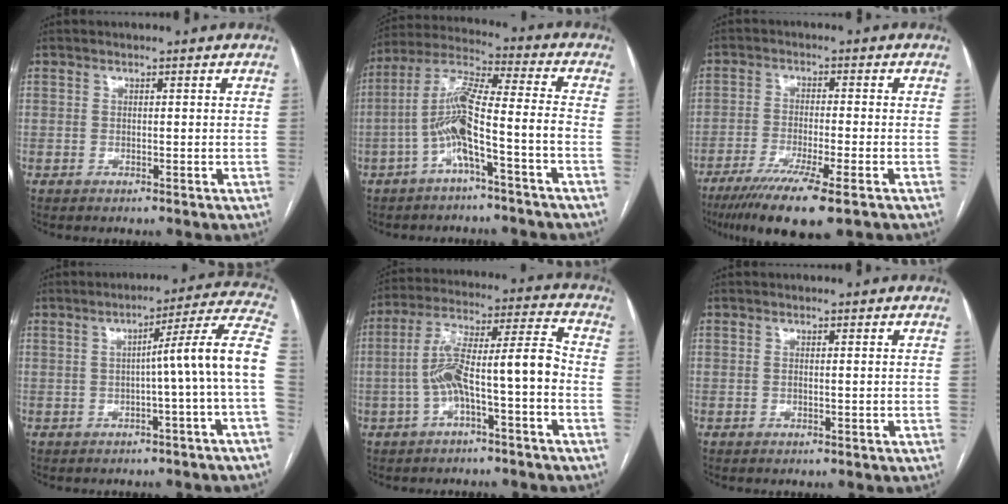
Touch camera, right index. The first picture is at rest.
{"total": 10.0, "force": [-3.6, -0.2, 9.3], "torque": [-0.184, 0.031, -0.069]}
{"total": 11.2, "force": [-7.4, 0.5, 8.3], "torque": [-0.135, -0.028, -0.119]}
{"total": 10.2, "force": [-1.3, -1.9, 9.9], "torque": [-0.118, 0.025, -0.022]}
{"total": 11.2, "force": [-2.8, 1.4, 10.7], "torque": [-0.194, 0.046, -0.043]}
{"total": 0.0}